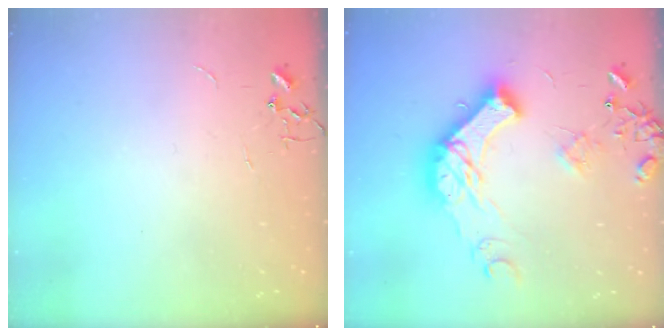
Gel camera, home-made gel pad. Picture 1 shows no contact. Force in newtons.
{"total": 20.8, "press": 20.7, "slide": 2.1}